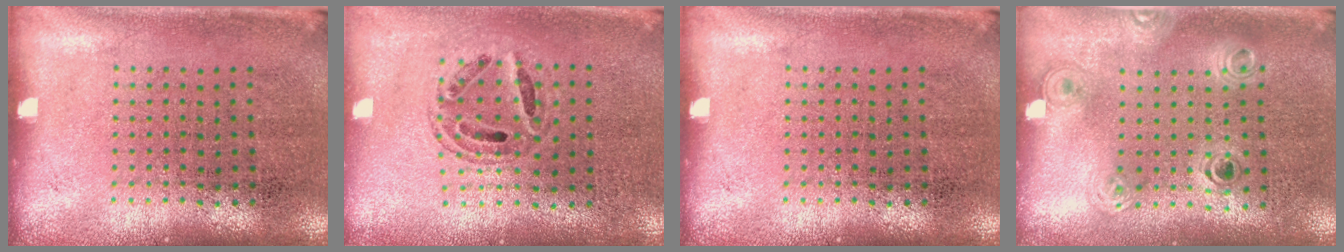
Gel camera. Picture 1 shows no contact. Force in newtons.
{"total": 0.8, "press": 0.8, "slide": 0.1}
{"total": 0.0}
{"total": 1.2, "press": 1.0, "slide": 0.6}